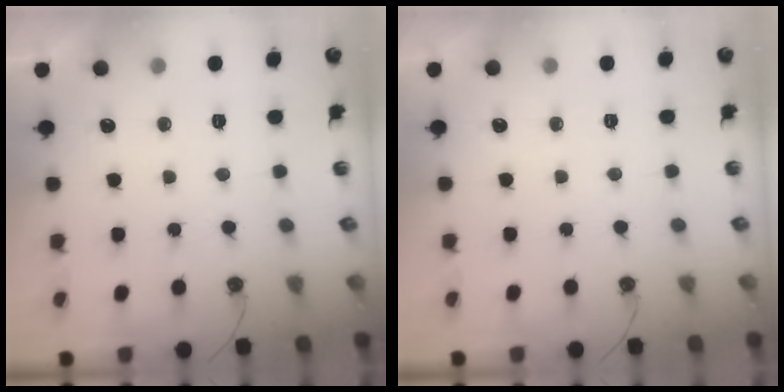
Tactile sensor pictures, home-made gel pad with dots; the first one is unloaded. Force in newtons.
{"total": 0.0}